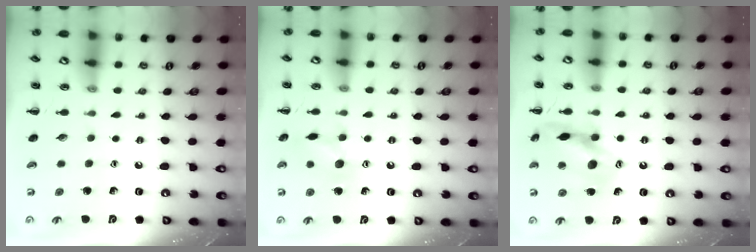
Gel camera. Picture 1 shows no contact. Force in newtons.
{"total": 8.3, "press": 8.3, "slide": 0.5}
{"total": 14.7, "press": 14.6, "slide": 1.4}